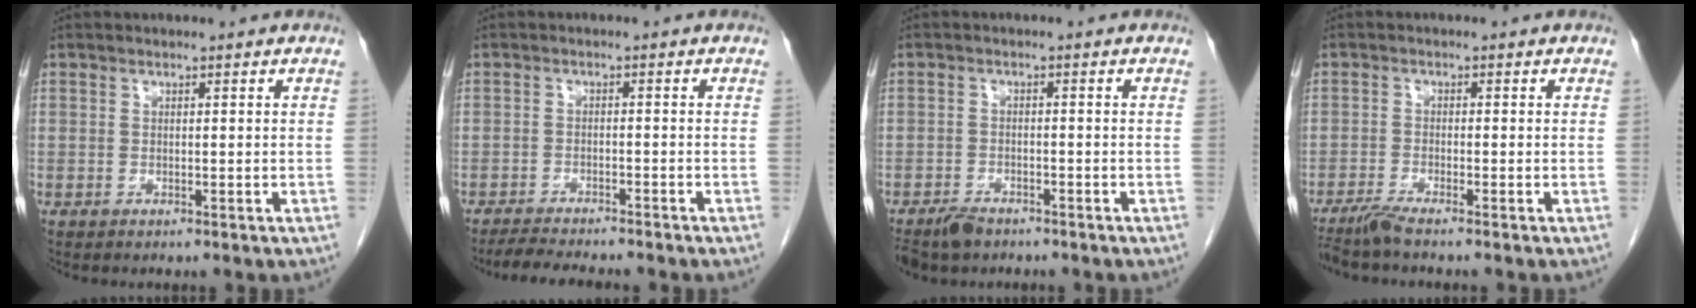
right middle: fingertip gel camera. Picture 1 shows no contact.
{"total": 6.1, "force": [-5.6, 0.1, 2.4], "torque": [-0.035, -0.014, -0.090]}
{"total": 4.6, "force": [-3.7, 2.1, 1.8], "torque": [-0.035, -0.006, -0.063]}
{"total": 3.3, "force": [-2.8, -0.6, 1.5], "torque": [-0.036, -0.010, -0.060]}